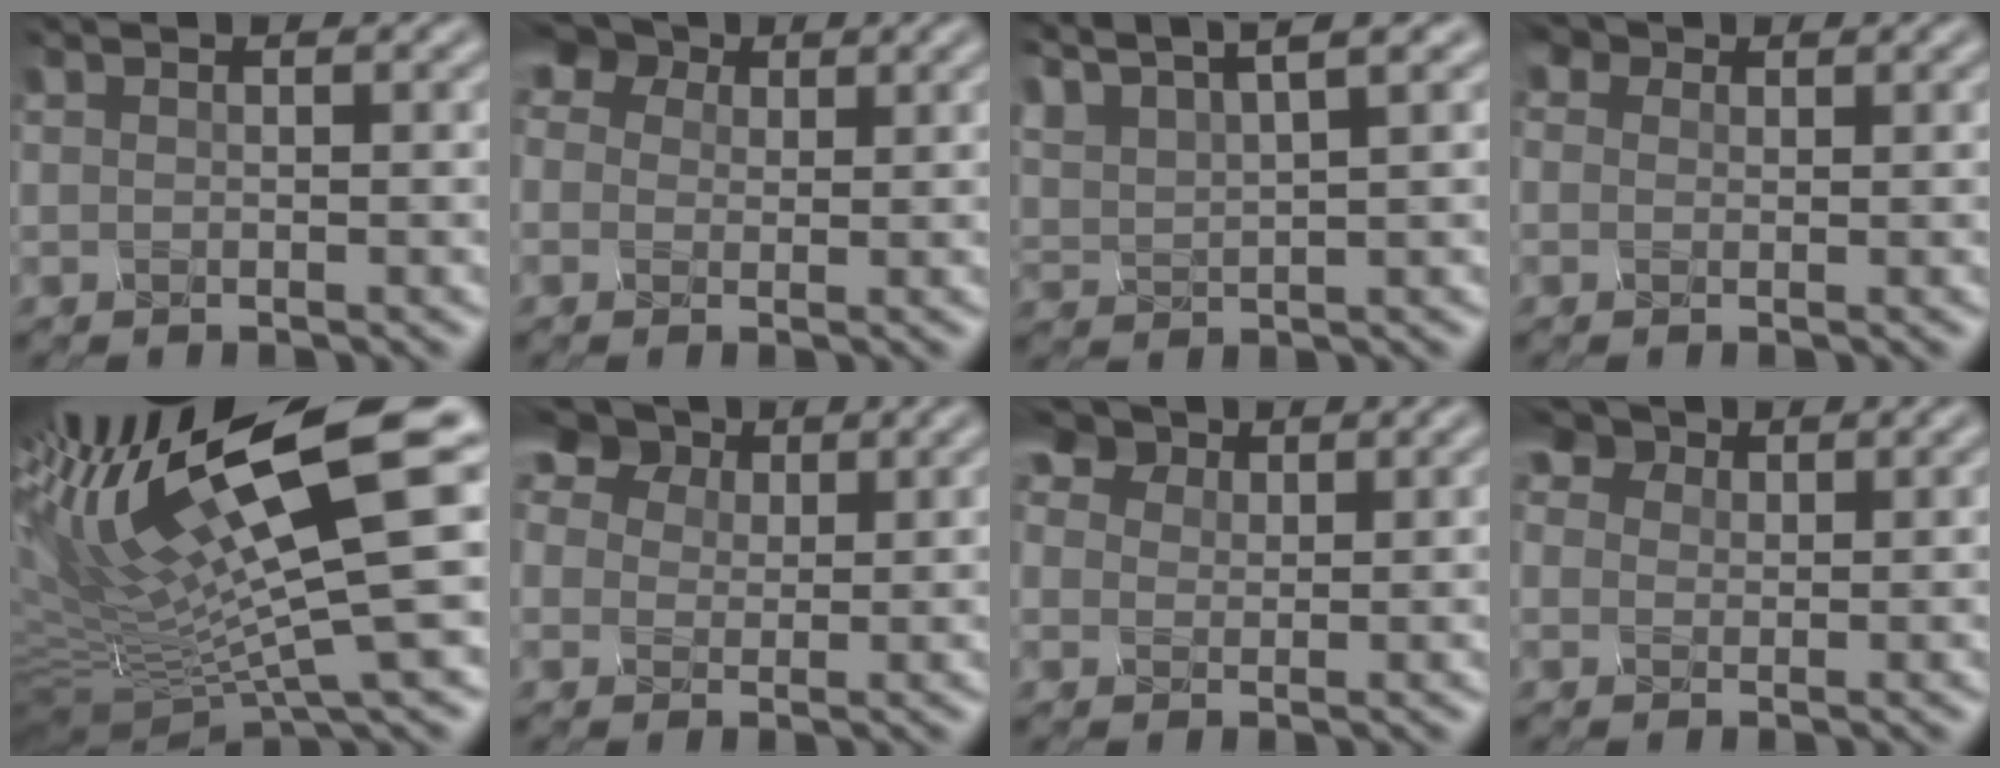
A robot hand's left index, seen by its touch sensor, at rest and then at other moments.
{"total": 6.5, "force": [4.0, 4.4, 2.8], "torque": [-0.097, 0.011, 0.074]}
{"total": 7.0, "force": [5.3, 1.4, 4.2], "torque": [-0.108, 0.018, 0.095]}
{"total": 2.5, "force": [1.7, 1.7, 0.6], "torque": [-0.039, 0.002, 0.039]}
{"total": 14.9, "force": [1.8, 2.7, 14.5], "torque": [-0.250, 0.005, 0.049]}
{"total": 8.0, "force": [5.1, 5.1, 3.4], "torque": [-0.121, 0.006, 0.100]}
{"total": 5.4, "force": [3.7, 3.3, 2.2], "torque": [-0.077, -0.002, 0.074]}
{"total": 4.4, "force": [3.0, 2.8, 1.7], "torque": [-0.064, 0.002, 0.060]}